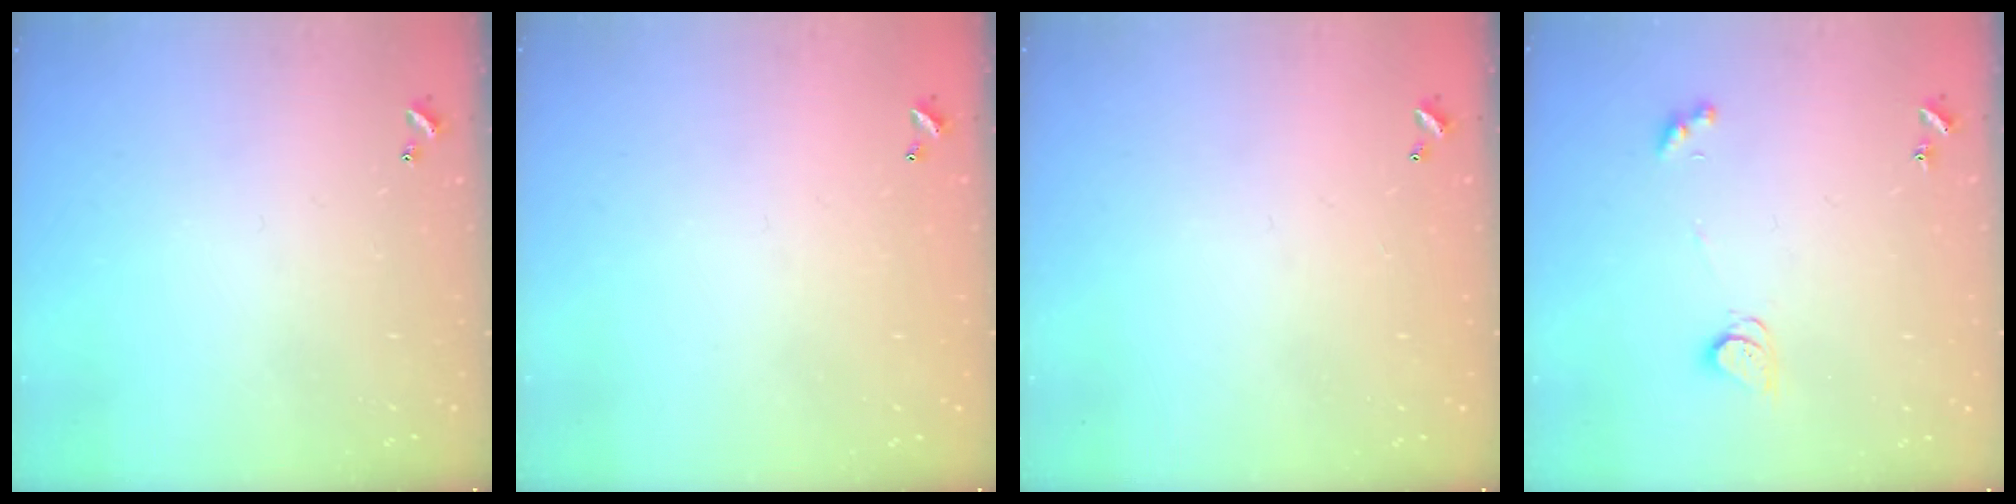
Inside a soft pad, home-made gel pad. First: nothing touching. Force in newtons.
{"total": 2.8, "press": 2.8, "slide": 0.1}
{"total": 2.7, "press": 2.7, "slide": 0.1}
{"total": 2.5, "press": 2.5, "slide": 0.4}